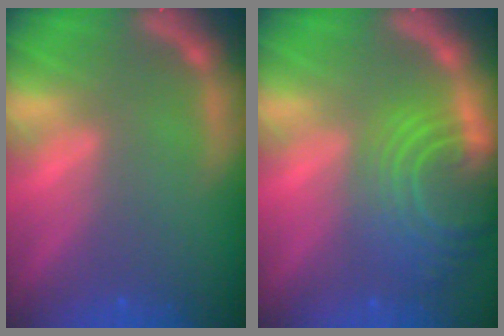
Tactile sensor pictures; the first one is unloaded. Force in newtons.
{"total": 9.5}